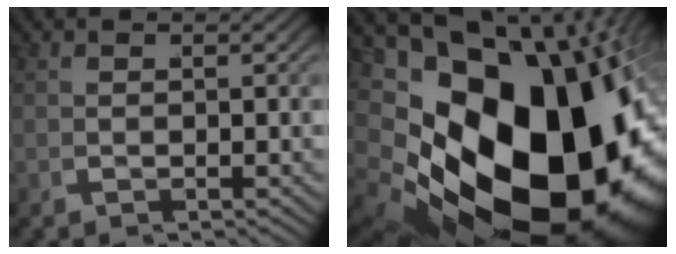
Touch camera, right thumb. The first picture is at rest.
{"total": 28.6, "force": [-3.8, 17.8, 22.1], "torque": [-0.395, -0.079, -0.012]}